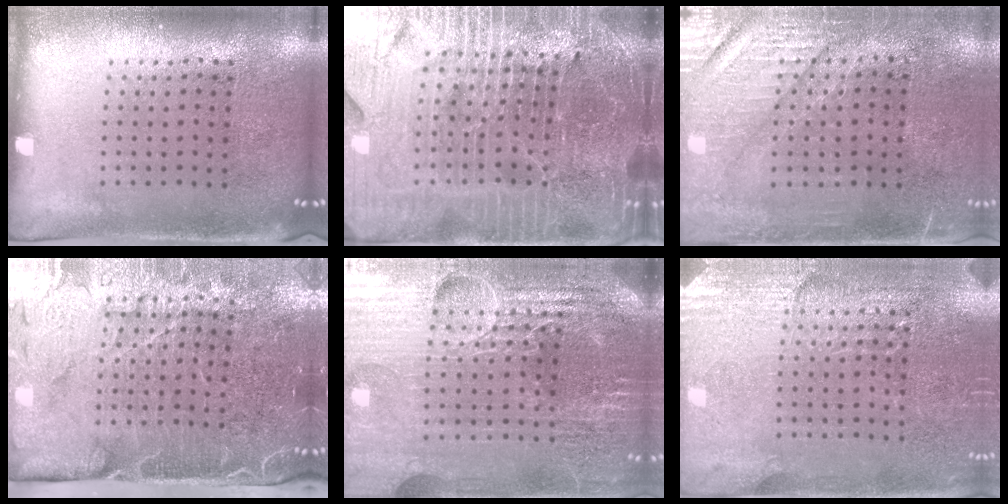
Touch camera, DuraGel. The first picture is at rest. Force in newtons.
{"total": 5.9, "press": 5.4, "slide": 2.4}
{"total": 3.4, "press": 3.1, "slide": 1.4}
{"total": 4.8, "press": 4.0, "slide": 2.7}
{"total": 6.0, "press": 5.3, "slide": 2.8}
{"total": 2.9, "press": 2.9, "slide": 0.2}